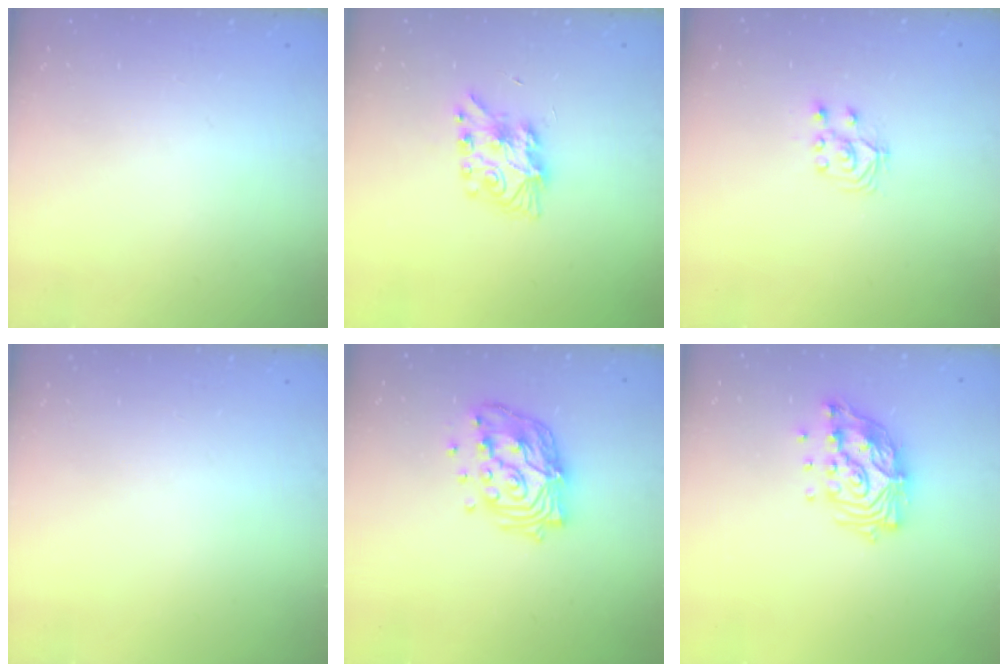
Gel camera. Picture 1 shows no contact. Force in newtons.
{"total": 8.2, "press": 8.1, "slide": 0.3}
{"total": 3.1, "press": 3.0, "slide": 0.7}
{"total": 0.0}
{"total": 15.6, "press": 15.6, "slide": 1.3}
{"total": 13.6, "press": 13.5, "slide": 1.5}